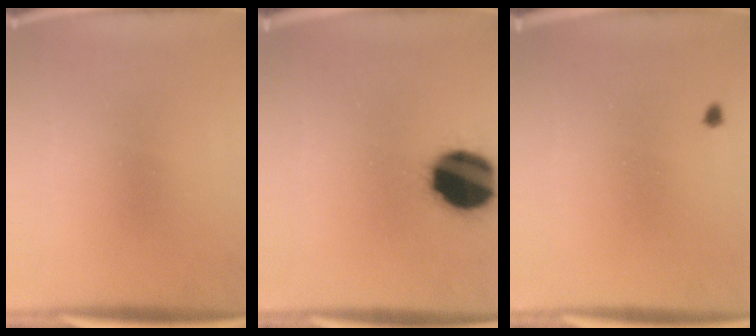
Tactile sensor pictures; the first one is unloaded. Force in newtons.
{"total": 19.1}
{"total": 0.6}